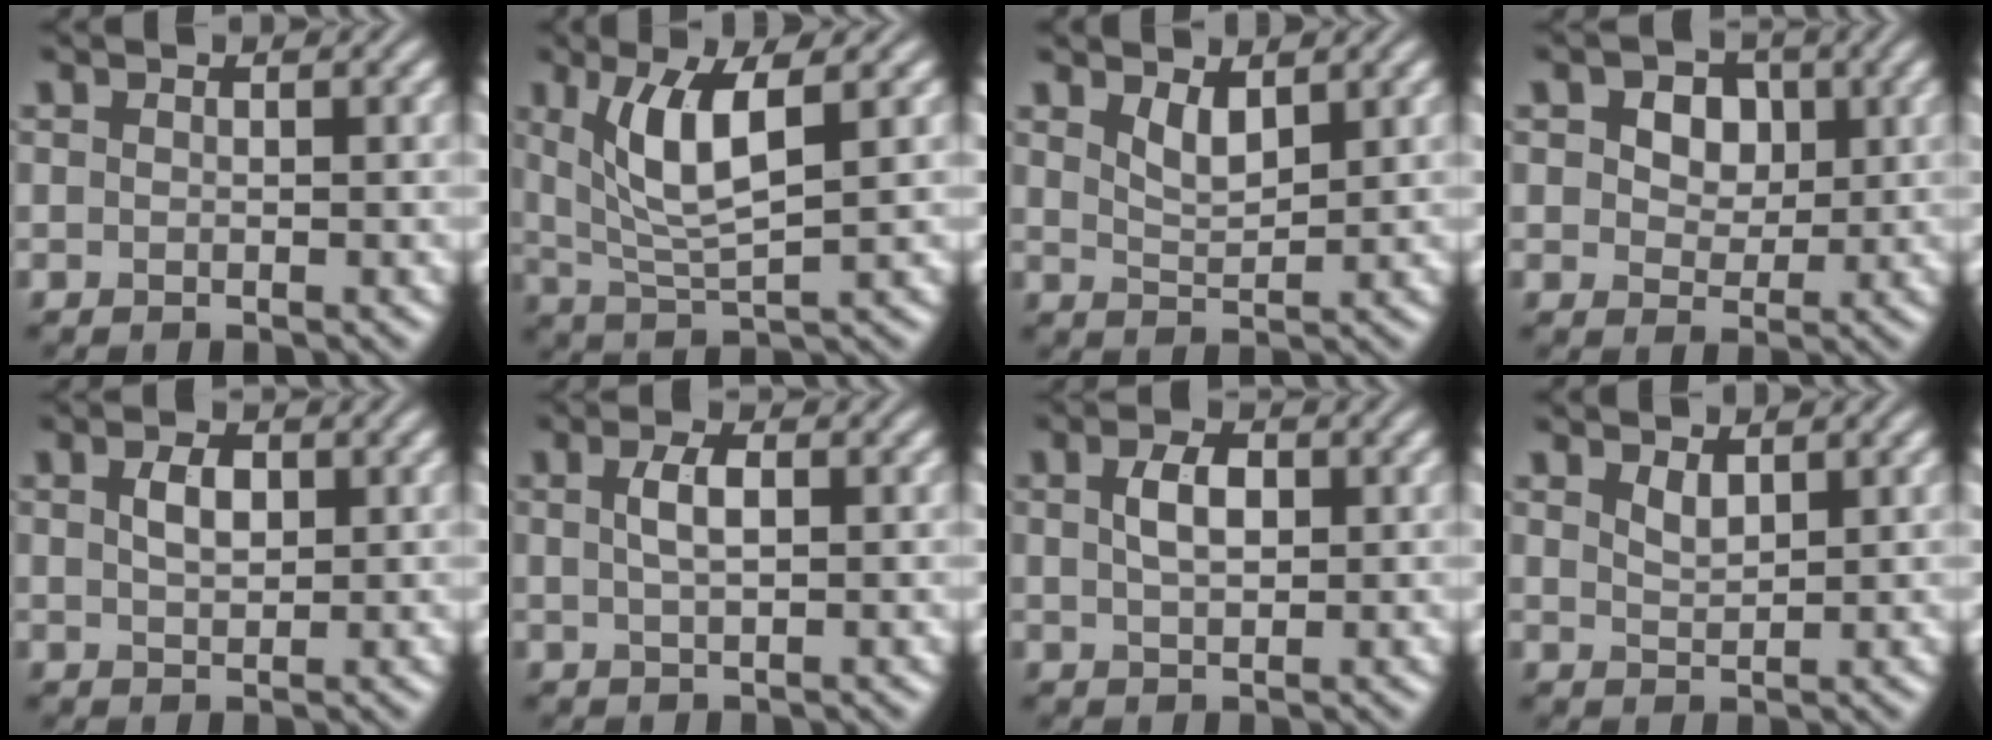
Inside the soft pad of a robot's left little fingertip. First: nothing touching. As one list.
[{"total": 5.8, "force": [2.0, 1.6, 5.2], "torque": [-0.104, -0.005, 0.043]}, {"total": 2.2, "force": [1.5, 0.8, 1.5], "torque": [-0.032, -0.007, 0.032]}, {"total": 6.0, "force": [2.3, 4.2, 3.6], "torque": [-0.058, 0.017, 0.017]}, {"total": 2.5, "force": [0.7, 1.4, 1.9], "torque": [-0.040, 0.002, 0.014]}, {"total": 2.4, "force": [0.5, 0.9, 2.1], "torque": [-0.045, 0.005, 0.009]}, {"total": 3.1, "force": [0.7, 1.7, 2.4], "torque": [-0.051, 0.004, 0.014]}, {"total": 1.5, "force": [1.0, 0.6, 0.9], "torque": [-0.021, -0.002, 0.023]}]